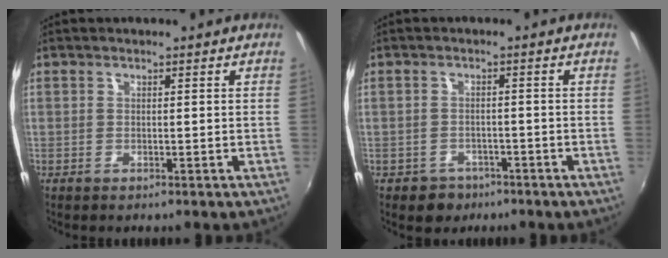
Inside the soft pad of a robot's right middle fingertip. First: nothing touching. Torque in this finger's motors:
{"motor_torque": [0.27, -0.37, -0.01, 0.01]}